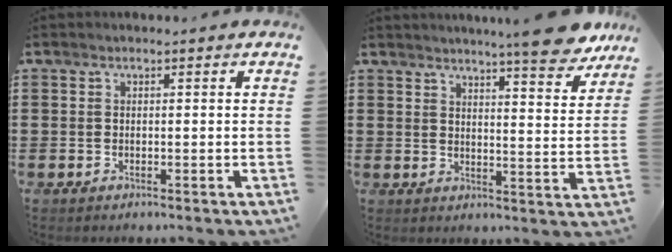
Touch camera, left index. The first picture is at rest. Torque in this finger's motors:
{"motor_torque": [1.07, -1.07, 0.40, 0.12]}